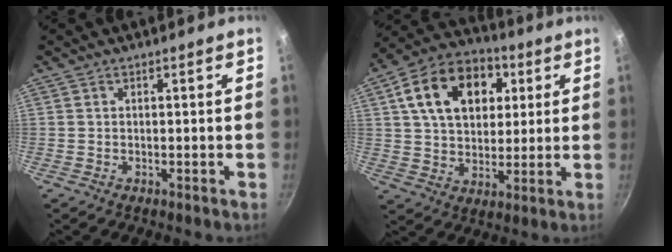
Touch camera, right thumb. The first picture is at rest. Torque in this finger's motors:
{"motor_torque": [-0.63, 1.80, 1.13, 0.72, 0.13]}